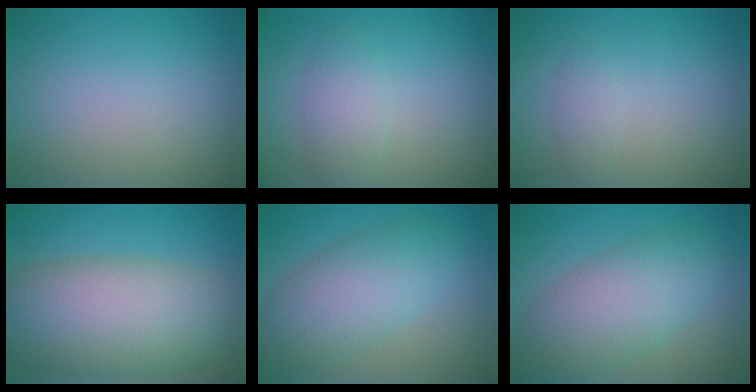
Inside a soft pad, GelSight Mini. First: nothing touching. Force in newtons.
{"total": 2.5, "press": 2.5, "slide": 0.2}
{"total": 1.1, "press": 1.1, "slide": 0.0}
{"total": 10.7, "press": 10.6, "slide": 0.4}
{"total": 6.1, "press": 6.1, "slide": 0.5}
{"total": 7.0, "press": 7.0, "slide": 0.3}